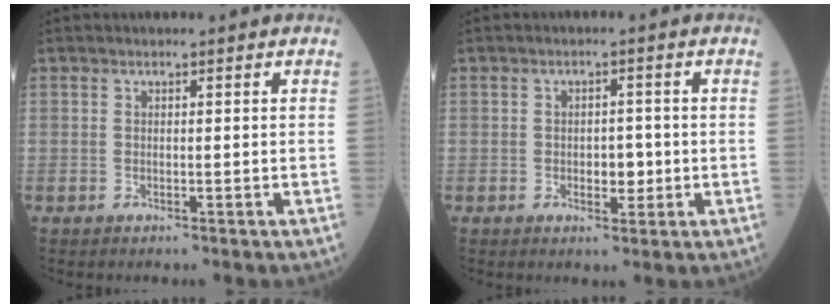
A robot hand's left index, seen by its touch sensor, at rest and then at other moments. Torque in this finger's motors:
{"motor_torque": [0.13, -0.01, 0.01, 0.00]}